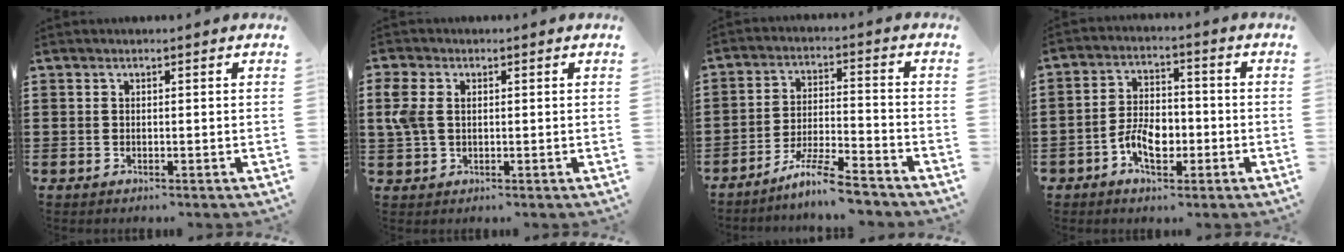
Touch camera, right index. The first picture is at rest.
{"total": 3.8, "force": [1.0, 2.4, 2.7], "torque": [-0.082, 0.001, 0.010]}
{"total": 7.1, "force": [-6.2, 0.1, 3.5], "torque": [-0.078, -0.006, -0.120]}
{"total": 6.1, "force": [-2.3, 3.9, 4.1], "torque": [-0.078, 0.004, -0.046]}